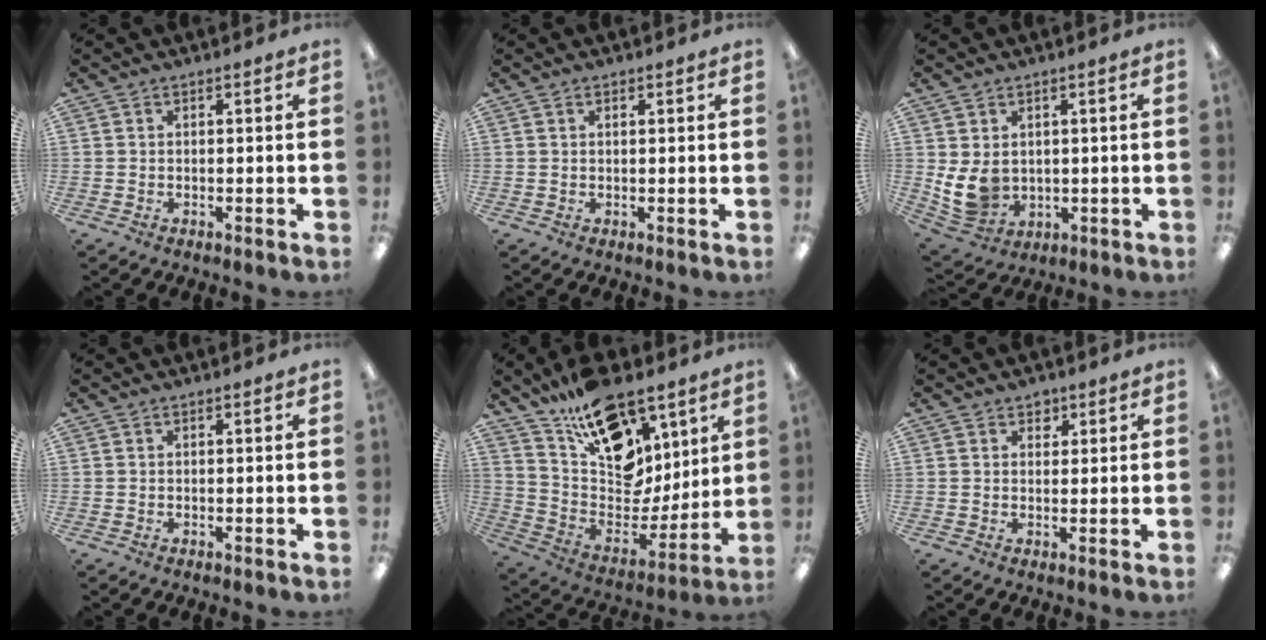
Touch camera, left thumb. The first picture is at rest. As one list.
[{"total": 1.0, "force": [0.6, 0.5, 0.7], "torque": [-0.007, -0.002, 0.009]}, {"total": 8.3, "force": [1.2, 6.5, 5.0], "torque": [-0.109, -0.008, 0.026]}, {"total": 0.0}, {"total": 19.9, "force": [12.2, 11.9, 10.3], "torque": [-0.157, -0.088, 0.224]}, {"total": 2.4, "force": [1.7, 1.7, 0.7], "torque": [0.009, -0.008, 0.025]}]